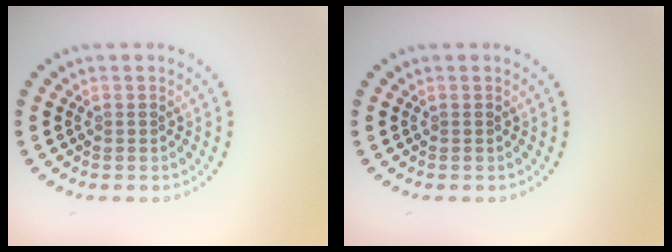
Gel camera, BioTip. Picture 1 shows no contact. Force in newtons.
{"total": 0.0}